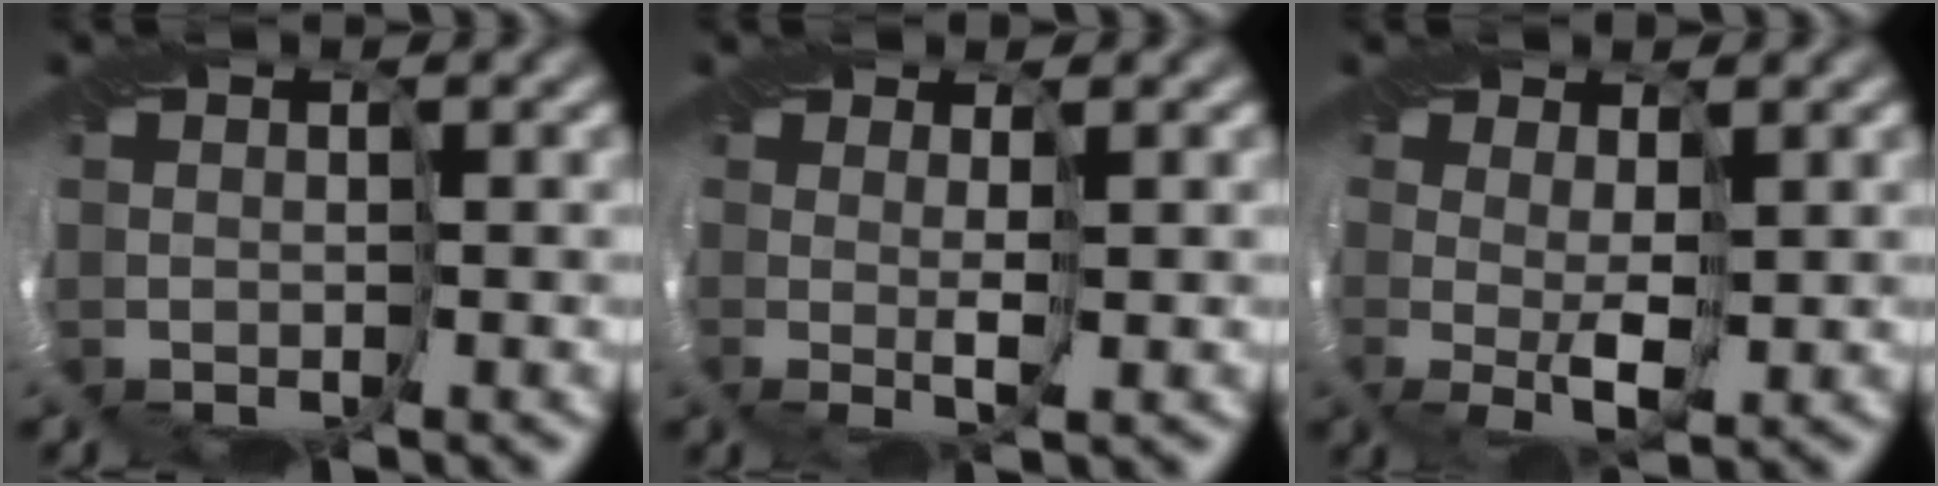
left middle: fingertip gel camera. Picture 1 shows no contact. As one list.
[{"total": 1.8, "force": [0.9, -1.6, -0.3], "torque": [0.004, -0.004, 0.017]}, {"total": 1.4, "force": [0.9, -1.0, 0.5], "torque": [-0.012, -0.003, 0.018]}]